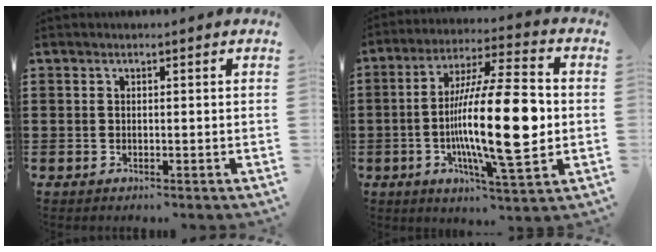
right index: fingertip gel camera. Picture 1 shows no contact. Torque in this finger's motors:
{"motor_torque": [2.14, 0.00, 1.05, 0.21]}